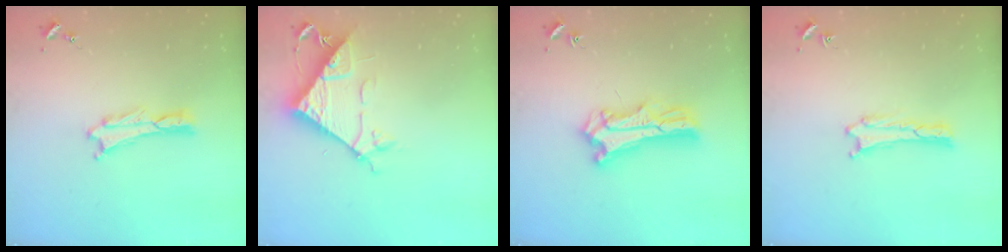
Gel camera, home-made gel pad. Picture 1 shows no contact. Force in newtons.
{"total": 8.1, "press": 8.1, "slide": 0.9}
{"total": 9.8, "press": 9.7, "slide": 0.7}
{"total": 0.0}